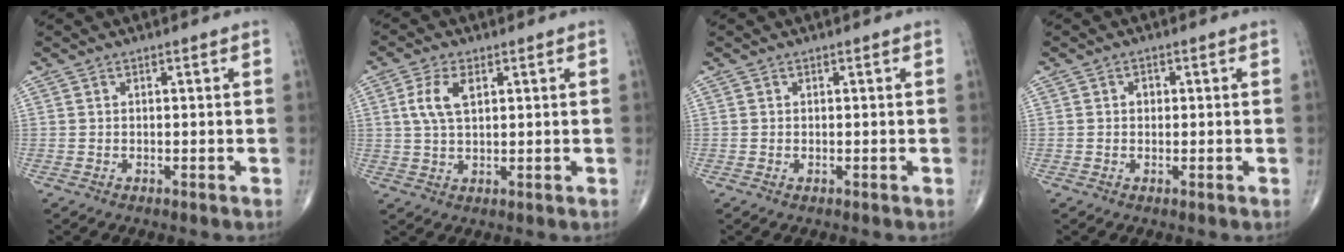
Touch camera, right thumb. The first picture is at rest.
{"total": 5.8, "force": [1.8, 3.0, 4.7], "torque": [-0.101, 0.002, 0.036]}
{"total": 0.0}
{"total": 1.3, "force": [0.1, 1.1, 0.7], "torque": [-0.003, 0.003, 0.000]}